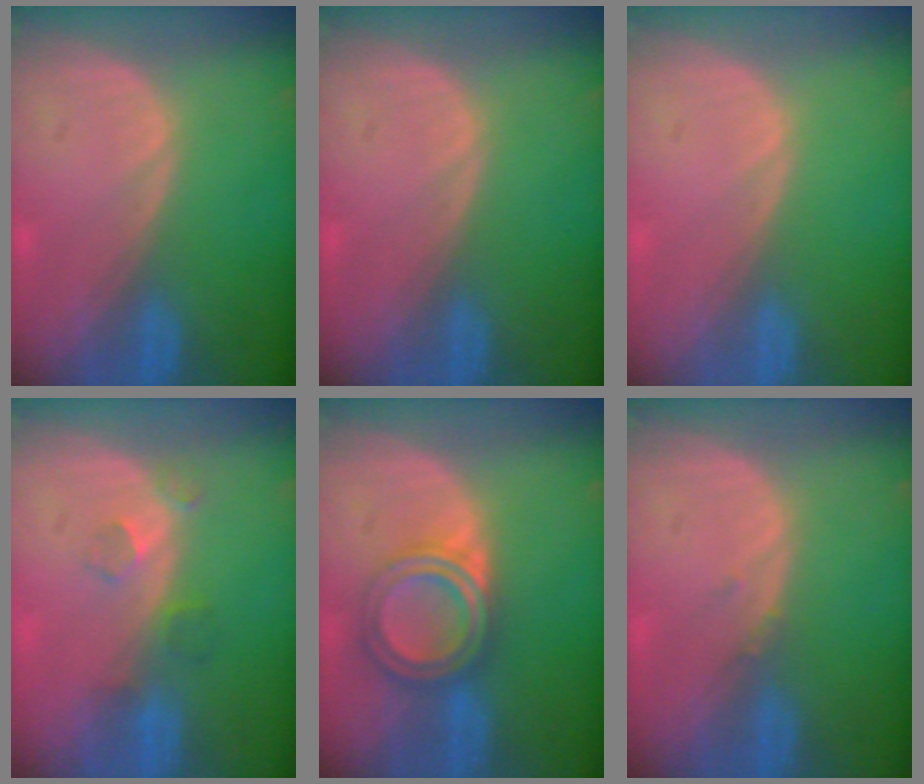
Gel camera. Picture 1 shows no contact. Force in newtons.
{"total": 0.0}
{"total": 0.0}
{"total": 3.3, "press": 2.8, "slide": 1.7}
{"total": 5.8, "press": 5.8, "slide": 0.2}
{"total": 0.7, "press": 0.7, "slide": 0.3}